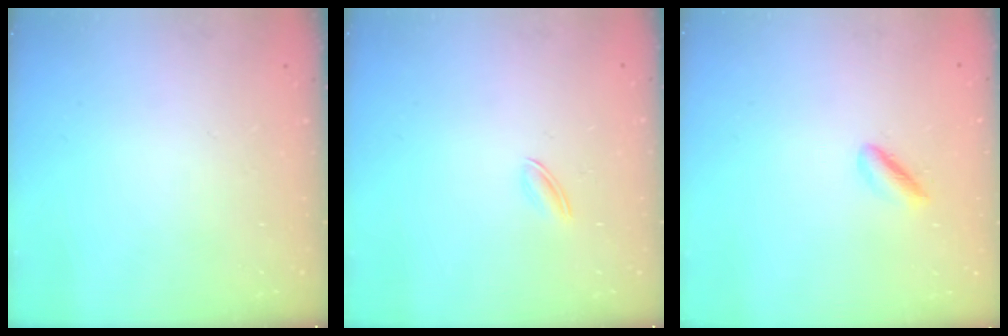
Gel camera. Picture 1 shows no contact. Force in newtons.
{"total": 2.5, "press": 2.4, "slide": 0.8}
{"total": 2.2, "press": 2.0, "slide": 1.0}